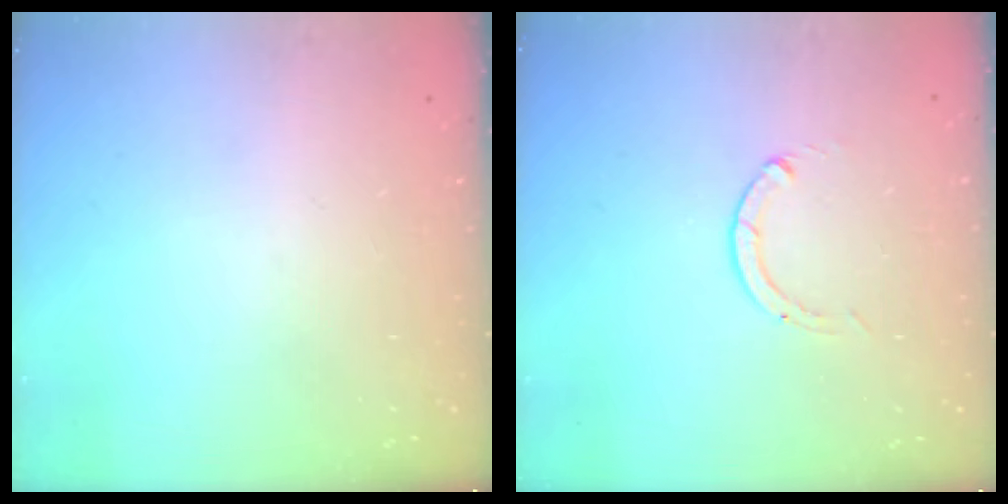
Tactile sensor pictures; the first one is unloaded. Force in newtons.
{"total": 0.0}